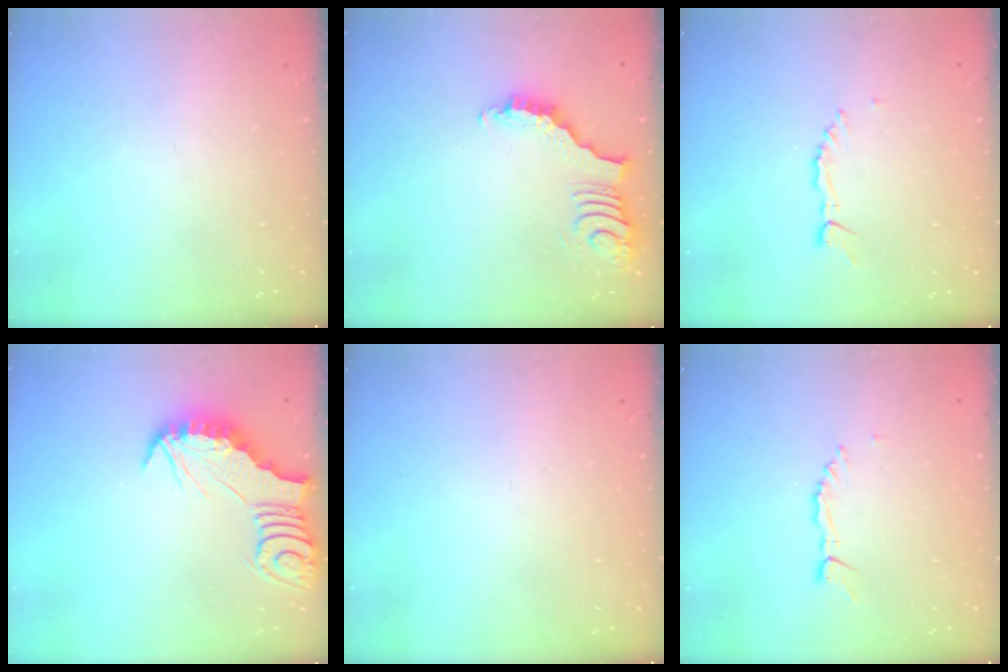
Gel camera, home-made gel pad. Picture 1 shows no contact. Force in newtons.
{"total": 3.9, "press": 3.8, "slide": 0.7}
{"total": 1.3, "press": 1.3, "slide": 0.1}
{"total": 2.8, "press": 2.8, "slide": 0.3}
{"total": 0.0}
{"total": 1.3, "press": 1.3, "slide": 0.1}